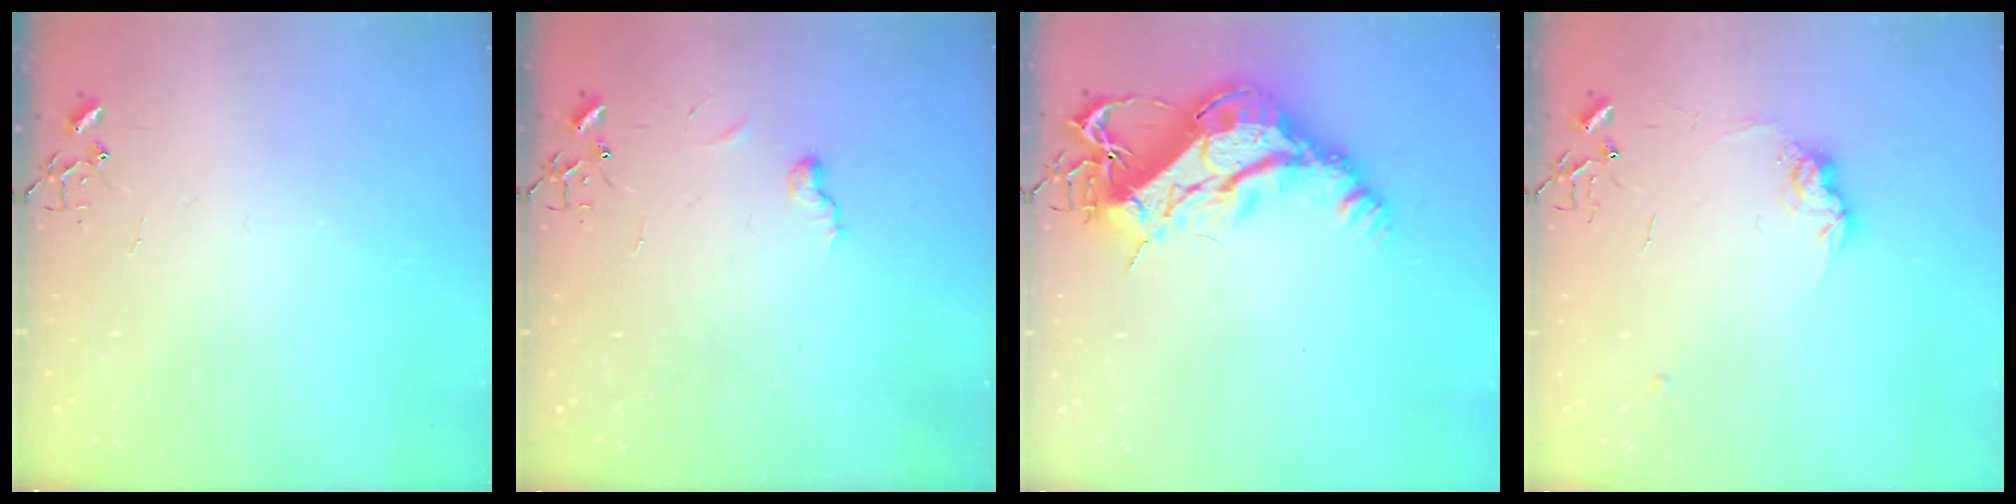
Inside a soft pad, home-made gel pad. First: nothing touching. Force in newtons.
{"total": 5.5, "press": 5.5, "slide": 0.6}
{"total": 20.3, "press": 20.2, "slide": 2.1}
{"total": 9.4, "press": 9.3, "slide": 0.5}